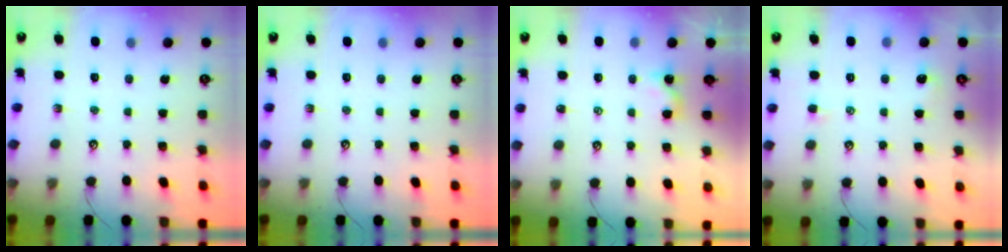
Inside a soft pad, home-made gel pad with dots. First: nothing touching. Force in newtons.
{"total": 0.0}
{"total": 0.0}
{"total": 1.9, "press": 1.8, "slide": 0.4}